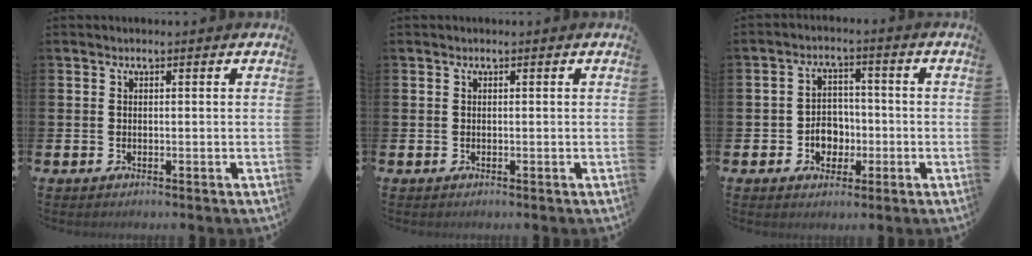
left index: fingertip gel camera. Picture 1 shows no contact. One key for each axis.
{"total": 0.0}
{"total": 4.3, "fx": -1.2, "fy": 3.7, "fz": 1.8, "tx": -0.036, "ty": 0.004, "tz": -0.029}